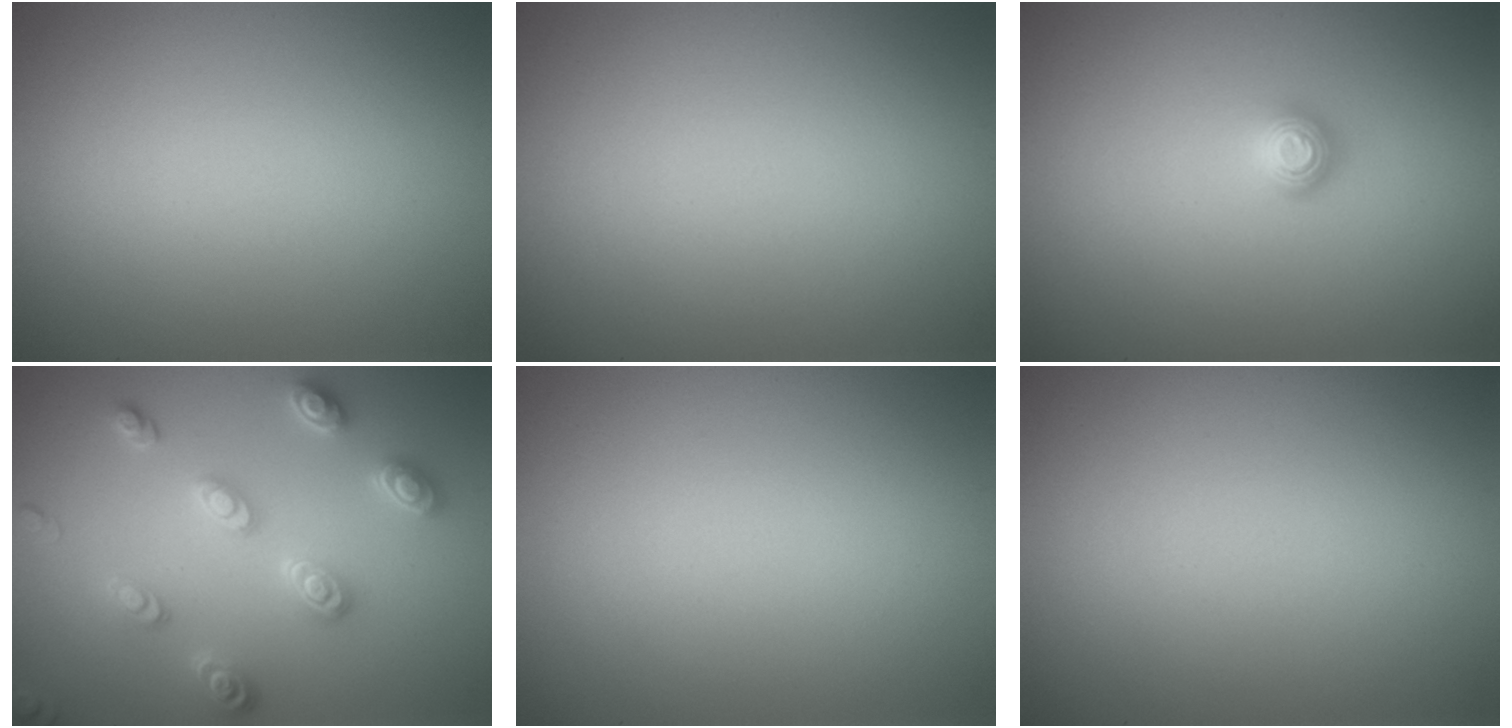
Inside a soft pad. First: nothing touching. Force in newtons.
{"total": 0.0}
{"total": 1.1, "press": 1.1, "slide": 0.1}
{"total": 3.5, "press": 3.5, "slide": 0.5}
{"total": 0.0}
{"total": 0.0}